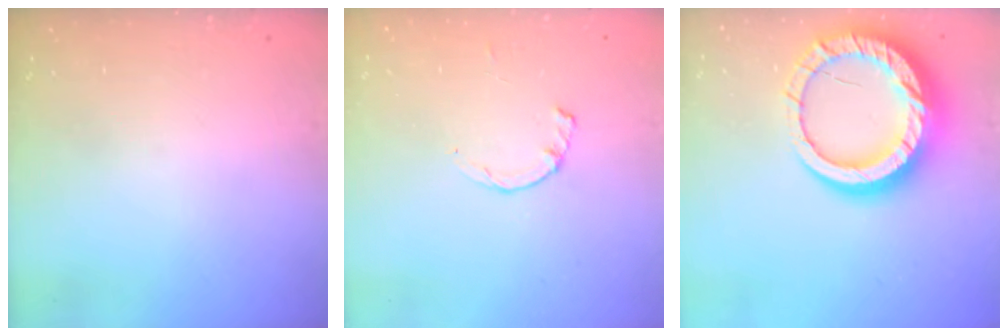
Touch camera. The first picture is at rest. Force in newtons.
{"total": 1.2, "press": 1.2, "slide": 0.3}
{"total": 20.2, "press": 20.1, "slide": 2.0}